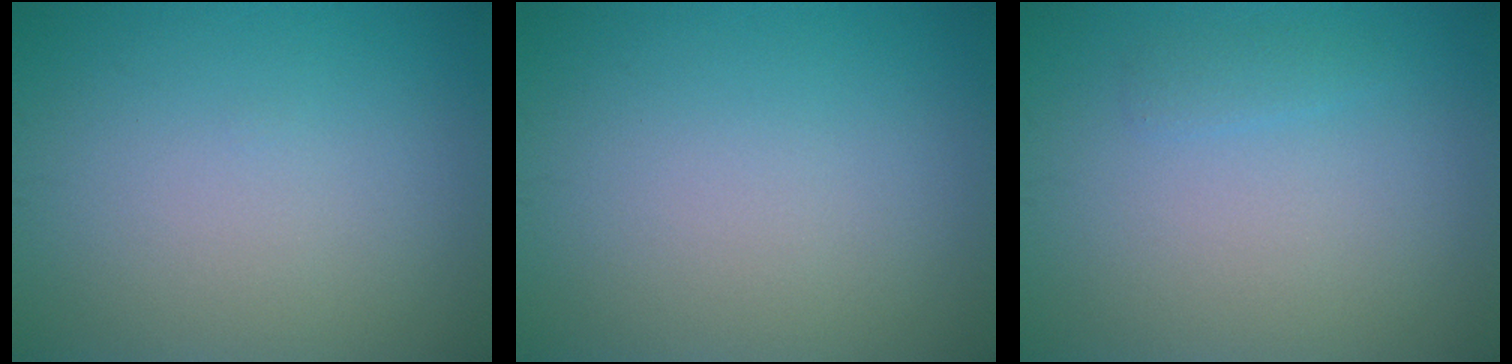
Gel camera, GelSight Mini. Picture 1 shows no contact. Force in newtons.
{"total": 0.0}
{"total": 0.8, "press": 0.8, "slide": 0.0}